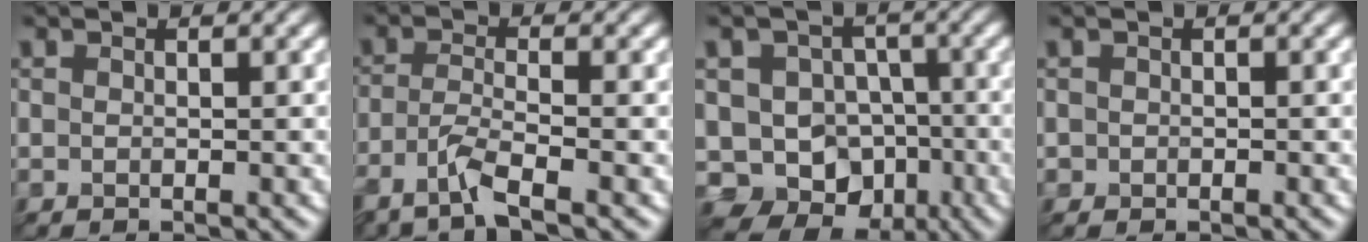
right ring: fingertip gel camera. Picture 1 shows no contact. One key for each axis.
{"total": 3.8, "fx": -3.2, "fy": 0.2, "fz": 2.1, "tx": -0.067, "ty": -0.001, "tz": -0.052}
{"total": 9.0, "fx": -3.3, "fy": 8.1, "fz": 2.2, "tx": -0.033, "ty": 0.004, "tz": -0.050}
{"total": 1.4, "fx": -0.7, "fy": -0.6, "fz": -1.0, "tx": 0.003, "ty": 0.001, "tz": 0.006}